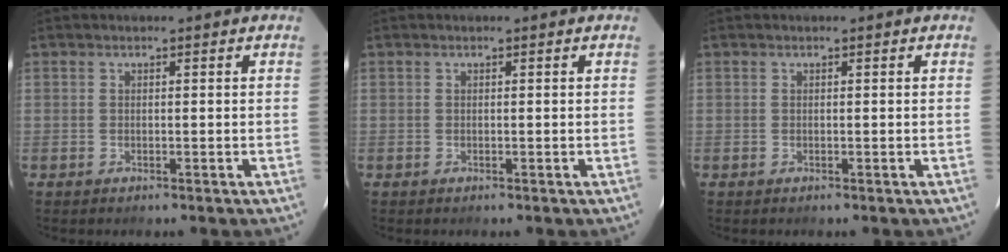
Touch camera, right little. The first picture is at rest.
{"total": 0.0}
{"total": 0.0}